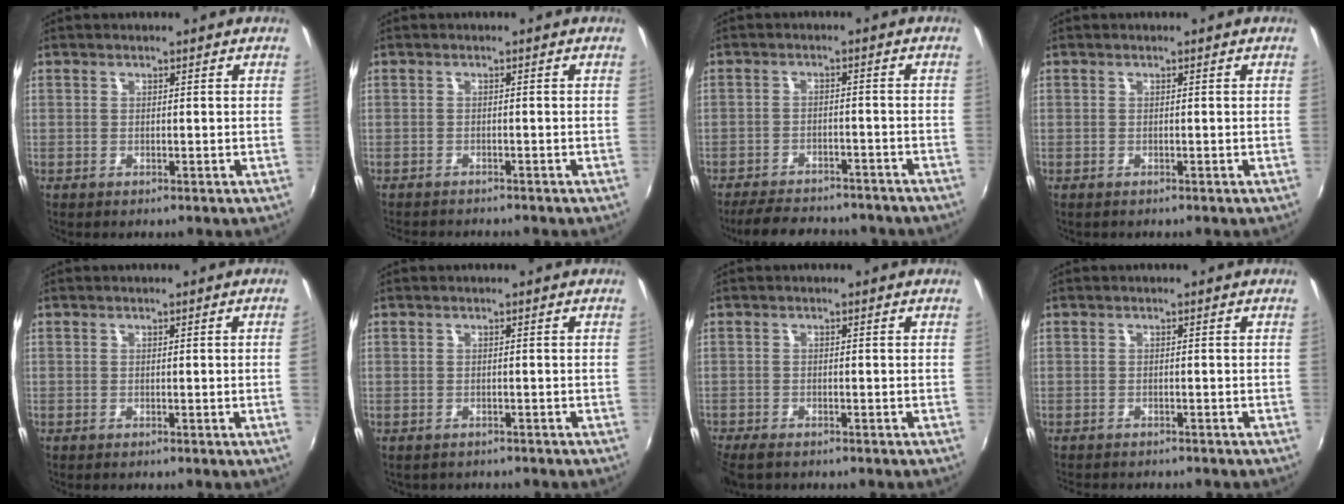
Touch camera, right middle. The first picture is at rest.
{"total": 3.9, "force": [-3.7, 0.6, 1.1], "torque": [-0.033, -0.013, -0.059]}
{"total": 14.6, "force": [-12.4, 4.7, 6.0], "torque": [-0.126, -0.010, -0.165]}
{"total": 0.0}
{"total": 1.3, "force": [0.0, -0.8, 1.0], "torque": [-0.007, -0.010, 0.001]}
{"total": 1.4, "force": [-1.2, 0.7, 0.3], "torque": [-0.010, -0.004, -0.014]}
{"total": 4.3, "force": [-3.5, 1.4, 1.9], "torque": [-0.051, -0.022, -0.068]}
{"total": 3.0, "force": [-2.8, 0.6, 0.8], "torque": [-0.025, -0.013, -0.044]}